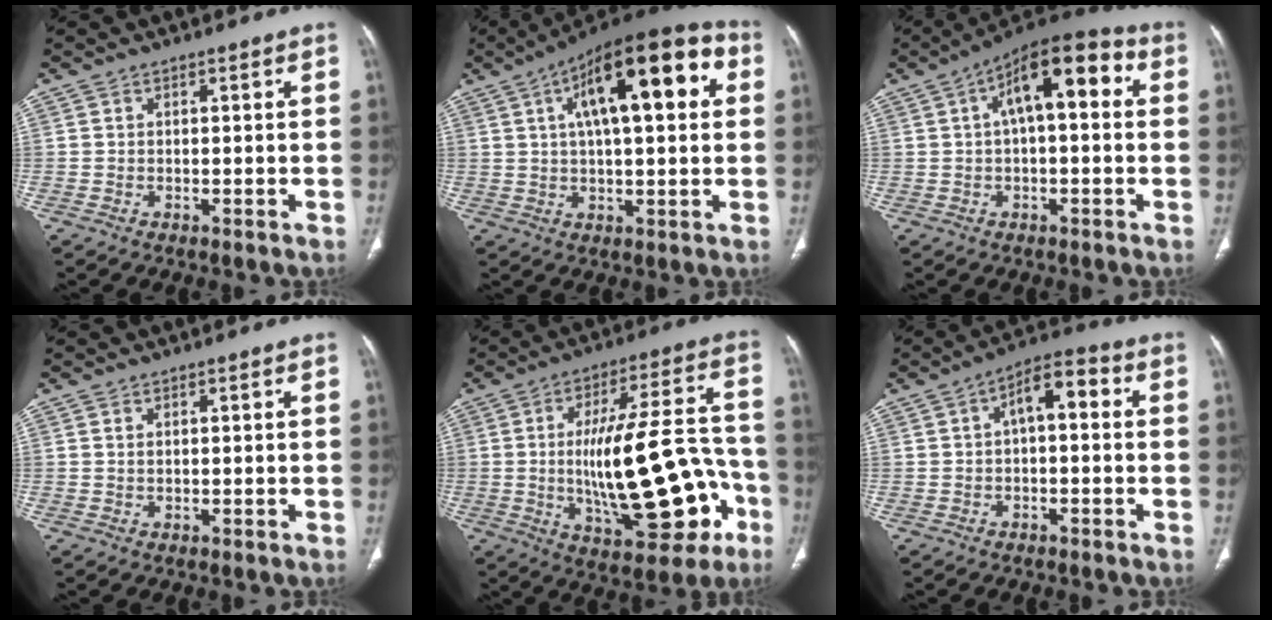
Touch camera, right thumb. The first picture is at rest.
{"total": 21.1, "force": [6.2, 7.7, 18.7], "torque": [-0.268, 0.025, 0.087]}
{"total": 14.4, "force": [3.3, 6.0, 12.6], "torque": [-0.176, 0.037, 0.042]}
{"total": 0.8, "force": [0.5, 0.3, 0.5], "torque": [-0.013, 0.000, 0.011]}
{"total": 26.0, "force": [-5.3, 9.8, 23.5], "torque": [-0.336, 0.031, -0.061]}
{"total": 7.4, "force": [1.0, 3.5, 6.5], "torque": [-0.090, 0.030, 0.006]}